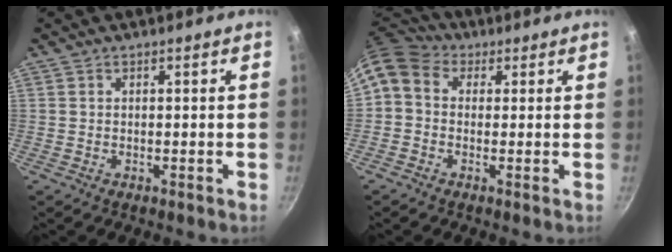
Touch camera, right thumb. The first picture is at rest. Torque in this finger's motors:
{"motor_torque": [1.12, 1.66, 0.35, -0.29, 0.17]}